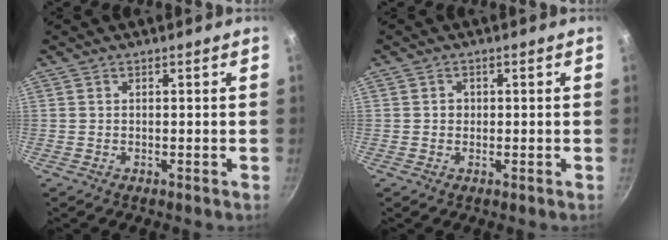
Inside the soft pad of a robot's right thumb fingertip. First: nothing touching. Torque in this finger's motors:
{"motor_torque": [0.16, -0.02, 0.28, -0.13, -0.01]}